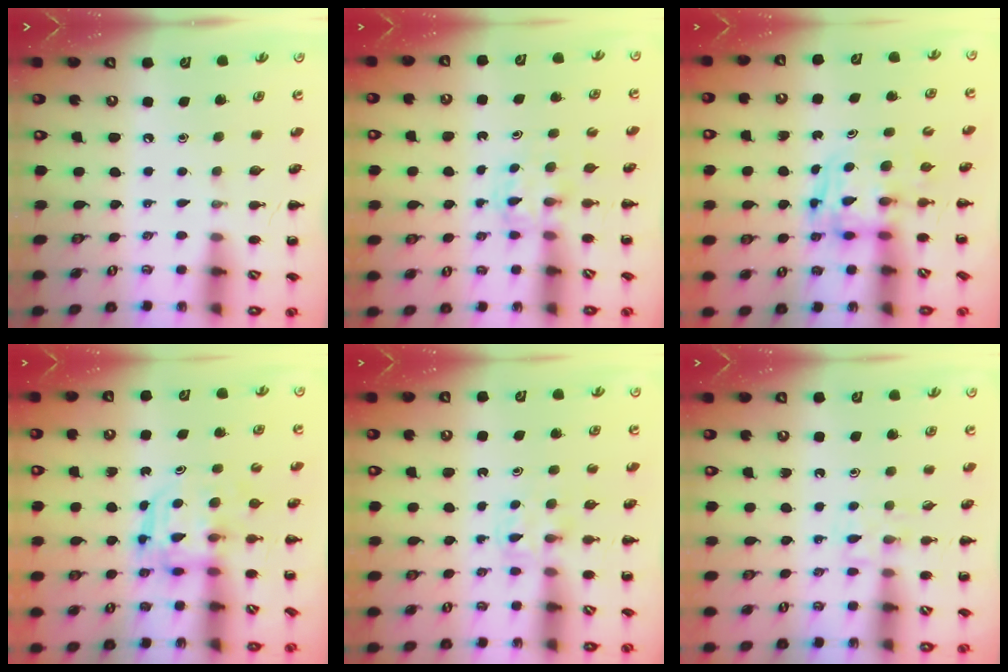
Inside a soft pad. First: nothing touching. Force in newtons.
{"total": 2.6, "press": 2.4, "slide": 1.1}
{"total": 2.6, "press": 2.6, "slide": 0.2}
{"total": 3.2, "press": 3.2, "slide": 0.2}
{"total": 3.0, "press": 2.8, "slide": 1.0}
{"total": 4.4, "press": 4.1, "slide": 1.5}